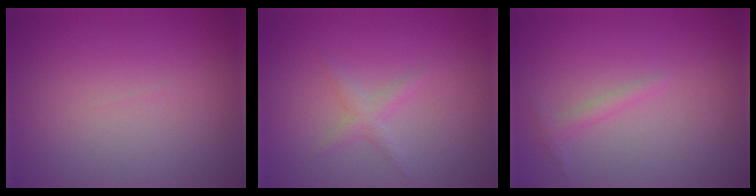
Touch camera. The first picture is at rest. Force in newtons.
{"total": 1.3, "press": 1.3, "slide": 0.1}
{"total": 0.9, "press": 0.9, "slide": 0.1}